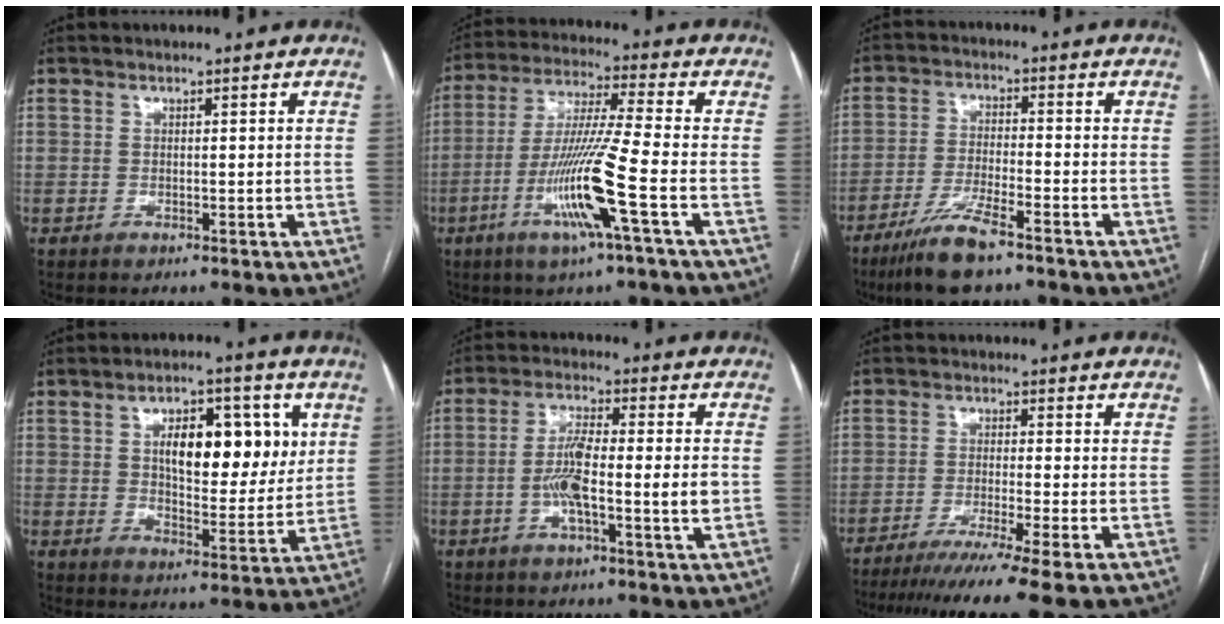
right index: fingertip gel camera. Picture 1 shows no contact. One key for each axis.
{"total": 13.2, "fx": -4.9, "fy": -1.1, "fz": 12.3, "tx": -0.246, "ty": -0.015, "tz": -0.099}
{"total": 9.3, "fx": -6.6, "fy": 1.2, "fz": 6.5, "tx": -0.130, "ty": -0.023, "tz": -0.121}
{"total": 13.3, "fx": 3.8, "fy": 5.7, "fz": 11.4, "tx": -0.164, "ty": 0.014, "tz": 0.062}
{"total": 9.0, "fx": -1.6, "fy": 1.0, "fz": 8.8, "tx": -0.166, "ty": 0.009, "tz": -0.033}
{"total": 12.2, "fx": -9.4, "fy": -2.0, "fz": 7.4, "tx": -0.104, "ty": -0.036, "tz": -0.145}